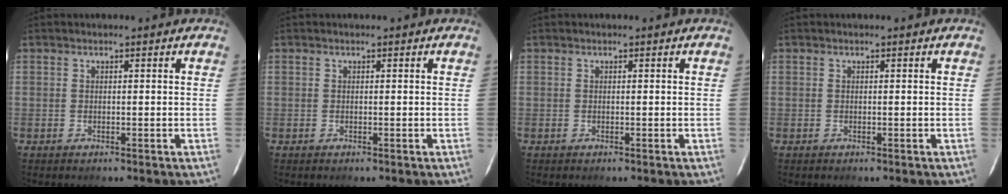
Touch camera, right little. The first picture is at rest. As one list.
[{"total": 0.0}, {"total": 0.0}, {"total": 0.0}]